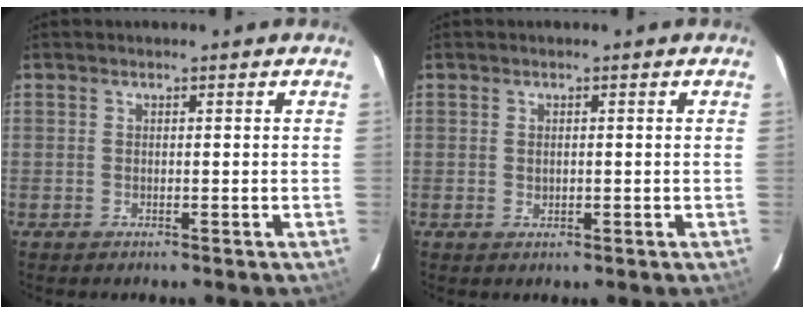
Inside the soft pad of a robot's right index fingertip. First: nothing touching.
{"total": 1.0, "force": [0.1, 0.8, 0.7], "torque": [-0.011, 0.002, 0.003]}